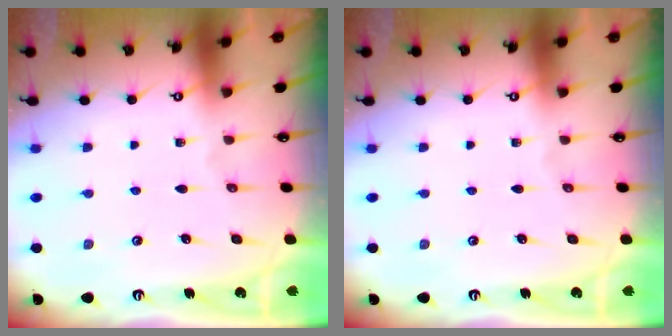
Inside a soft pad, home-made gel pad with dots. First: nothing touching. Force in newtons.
{"total": 0.0}